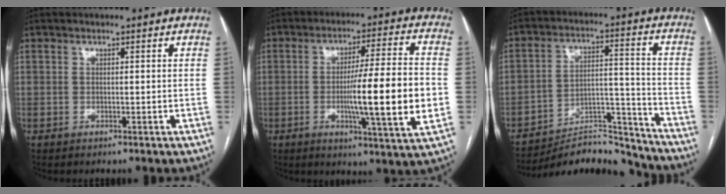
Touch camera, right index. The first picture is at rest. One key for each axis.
{"total": 15.2, "fx": -2.3, "fy": 0.0, "fz": 15.1, "tx": -0.234, "ty": -0.009, "tz": -0.041}
{"total": 14.4, "fx": -14.1, "fy": 2.6, "fz": 1.3, "tx": -0.009, "ty": 0.049, "tz": -0.218}